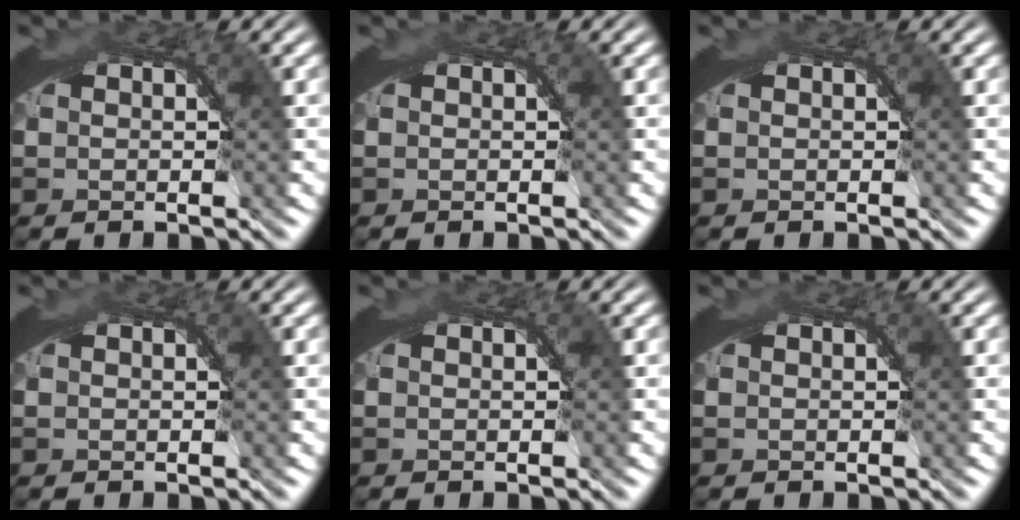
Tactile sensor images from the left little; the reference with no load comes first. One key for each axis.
{"total": 0.0}
{"total": 0.0}
{"total": 0.0}
{"total": 0.0}
{"total": 0.0}